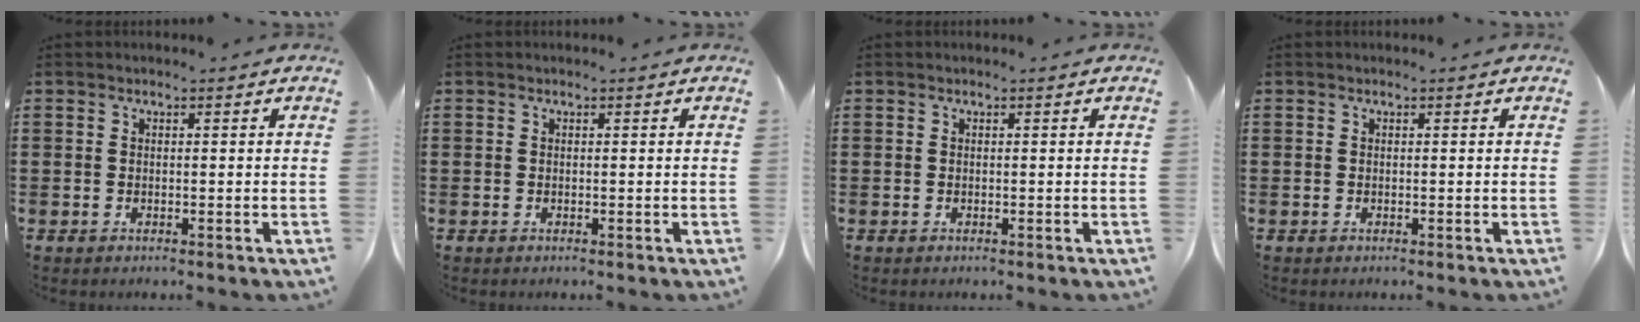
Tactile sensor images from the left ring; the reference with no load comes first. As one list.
[{"total": 0.0}, {"total": 0.0}, {"total": 0.0}]